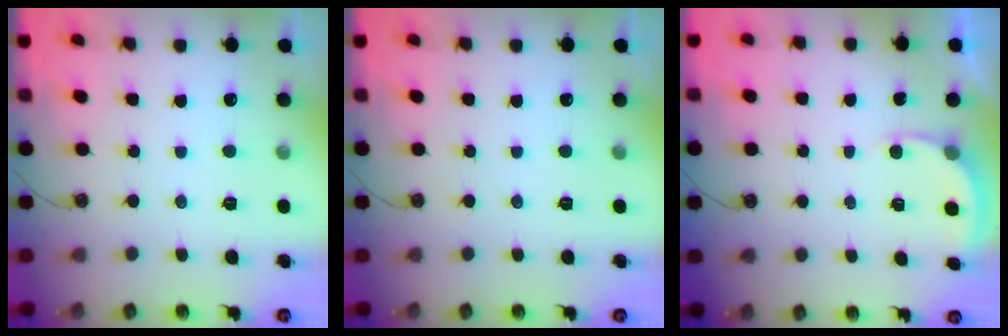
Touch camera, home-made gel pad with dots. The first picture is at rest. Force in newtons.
{"total": 0.0}
{"total": 2.7, "press": 2.7, "slide": 0.2}